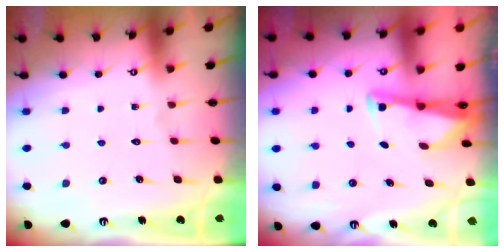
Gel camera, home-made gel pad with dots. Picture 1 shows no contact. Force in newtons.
{"total": 2.9, "press": 2.9, "slide": 0.2}